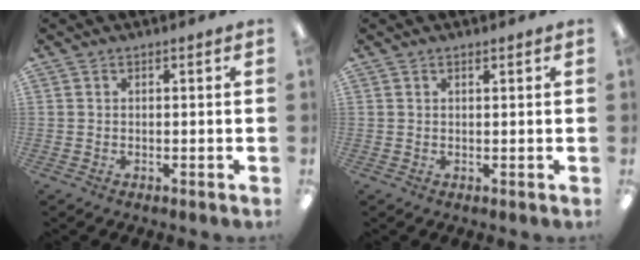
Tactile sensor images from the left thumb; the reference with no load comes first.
{"total": 0.6, "force": [0.5, 0.2, 0.2], "torque": [-0.006, 0.000, 0.009]}